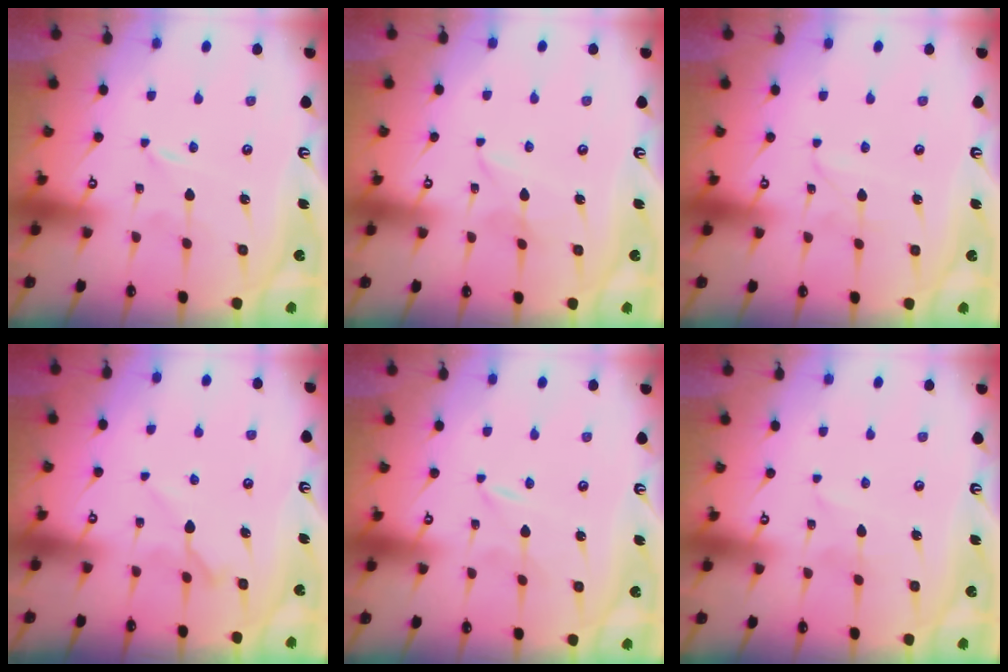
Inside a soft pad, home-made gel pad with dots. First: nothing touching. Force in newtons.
{"total": 2.5, "press": 2.5, "slide": 0.2}
{"total": 1.5, "press": 1.5, "slide": 0.2}
{"total": 6.6, "press": 6.5, "slide": 0.6}
{"total": 0.0}
{"total": 1.9, "press": 1.9, "slide": 0.2}